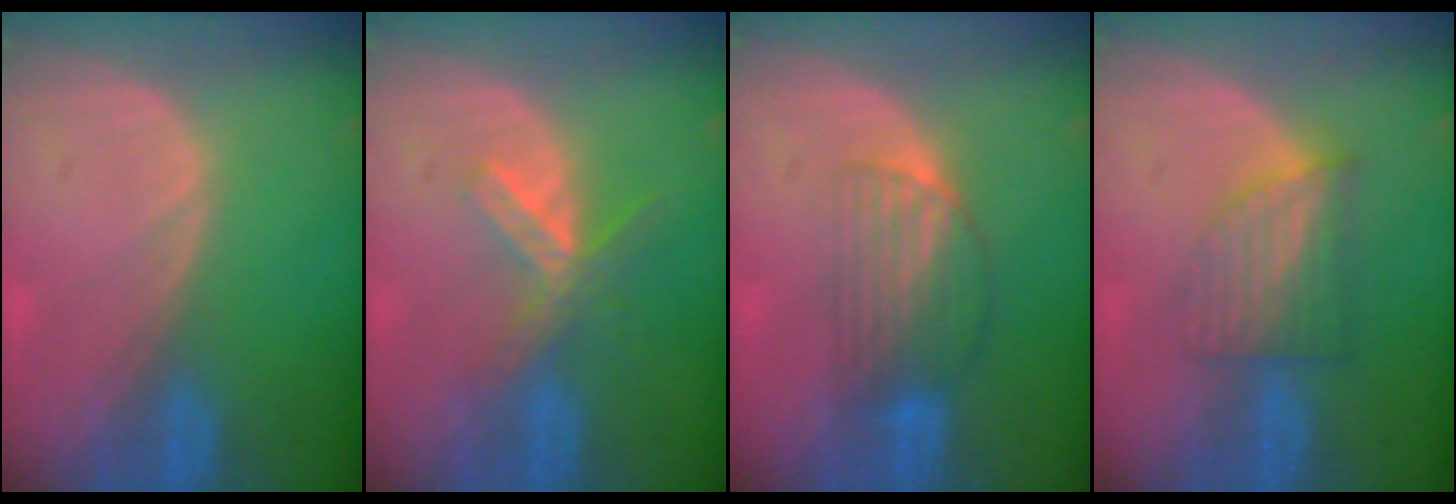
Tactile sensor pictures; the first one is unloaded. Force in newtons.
{"total": 5.2, "press": 5.0, "slide": 1.7}
{"total": 6.5, "press": 5.5, "slide": 3.5}
{"total": 6.2, "press": 5.5, "slide": 2.9}